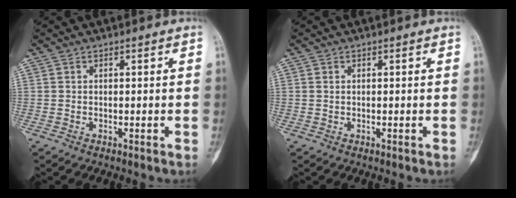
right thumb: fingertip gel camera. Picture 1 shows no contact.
{"total": 0.5, "force": [0.1, 0.4, 0.3], "torque": [-0.003, 0.002, 0.002]}